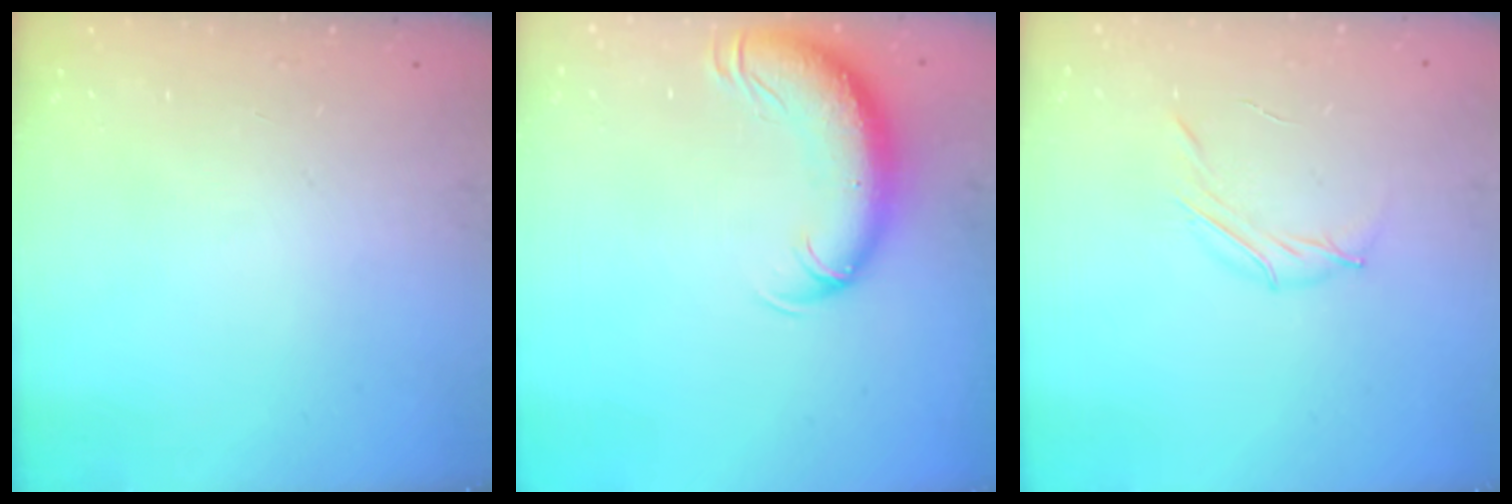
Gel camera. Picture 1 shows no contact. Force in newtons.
{"total": 10.6, "press": 10.3, "slide": 2.5}
{"total": 4.0, "press": 3.8, "slide": 1.0}